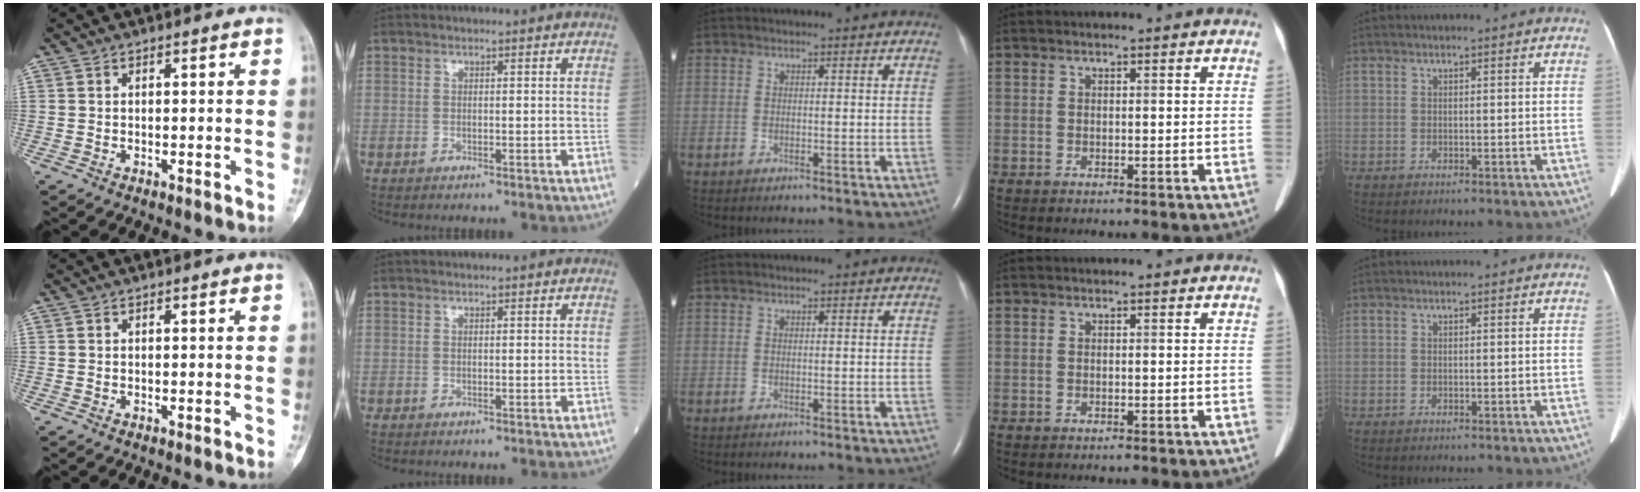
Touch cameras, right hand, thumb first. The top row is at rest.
{}